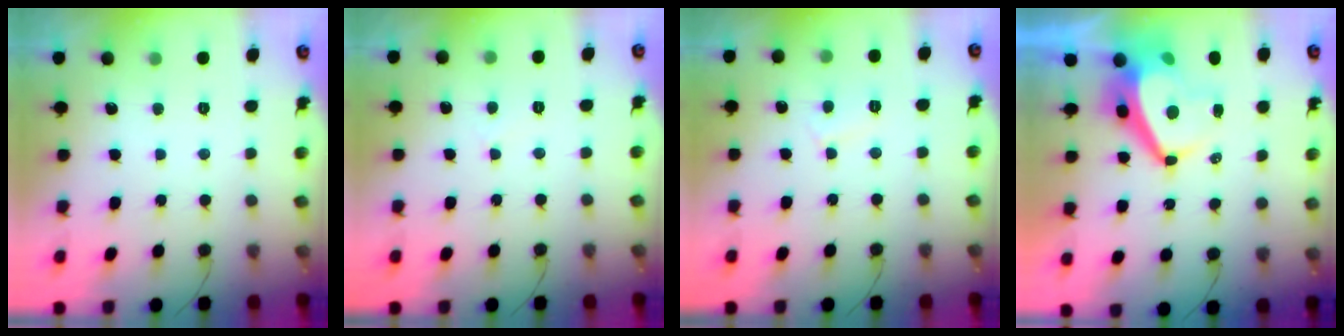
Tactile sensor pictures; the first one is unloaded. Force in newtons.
{"total": 2.1, "press": 2.1, "slide": 0.2}
{"total": 3.7, "press": 3.7, "slide": 0.4}
{"total": 7.6, "press": 7.5, "slide": 0.9}